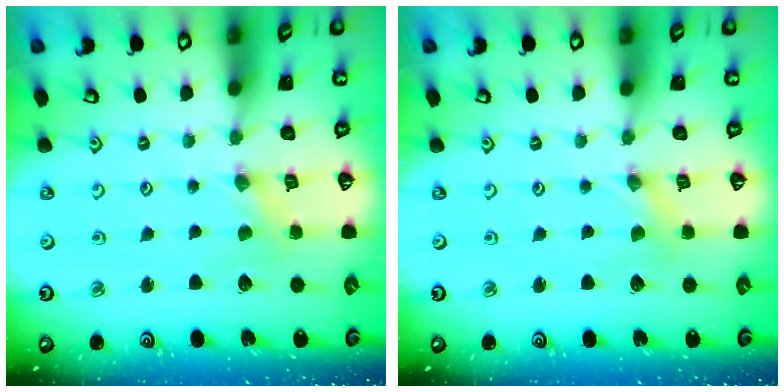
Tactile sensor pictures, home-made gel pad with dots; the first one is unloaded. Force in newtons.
{"total": 0.0}